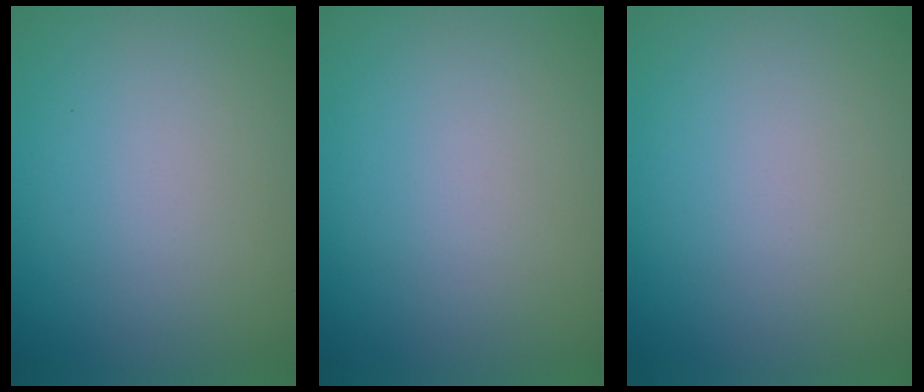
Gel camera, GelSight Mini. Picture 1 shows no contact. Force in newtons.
{"total": 0.0}
{"total": 0.0}